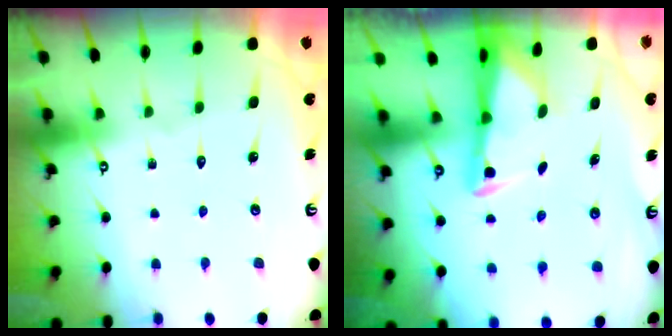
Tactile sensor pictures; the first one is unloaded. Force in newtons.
{"total": 3.0, "press": 2.9, "slide": 0.5}